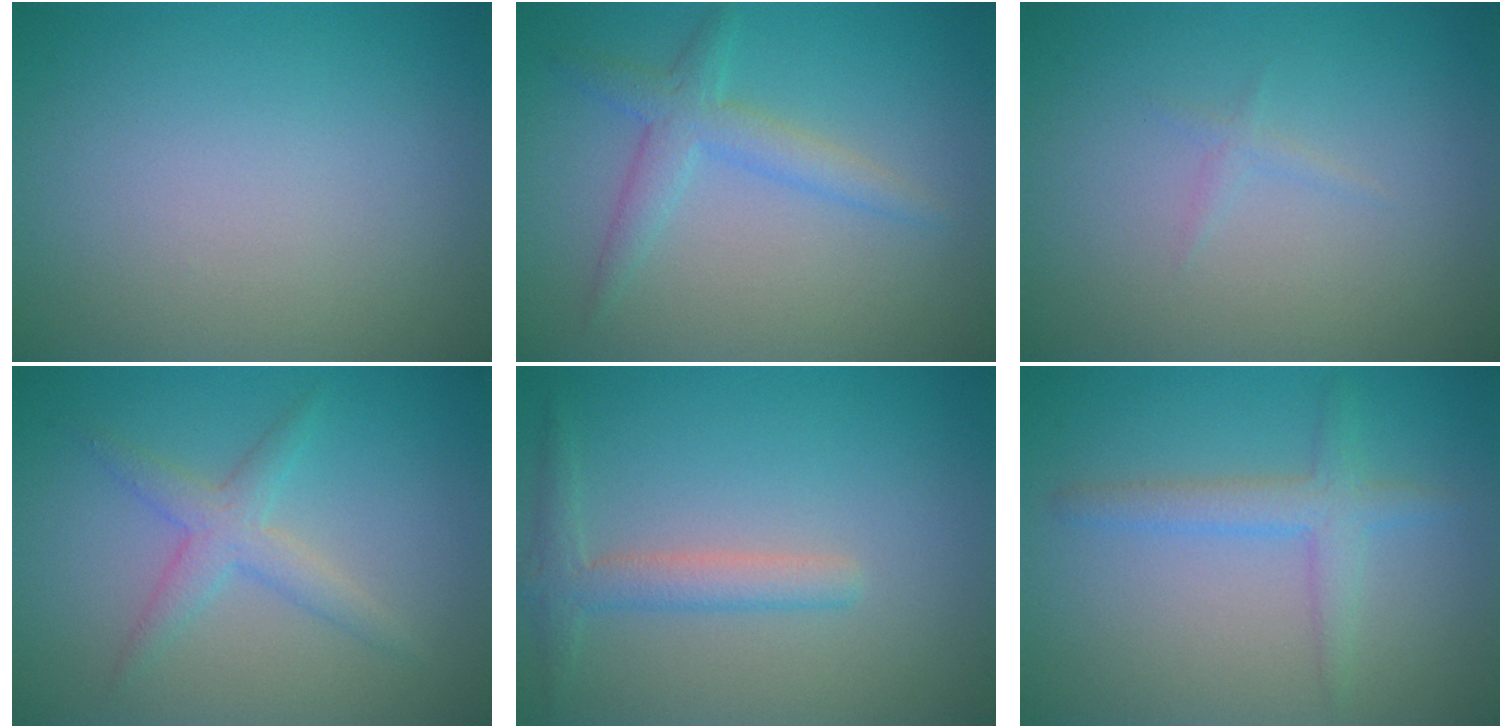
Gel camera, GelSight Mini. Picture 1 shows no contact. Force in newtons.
{"total": 2.7, "press": 2.7, "slide": 0.0}
{"total": 0.7, "press": 0.7, "slide": 0.1}
{"total": 2.5, "press": 2.5, "slide": 0.1}
{"total": 2.4, "press": 2.4, "slide": 0.1}
{"total": 2.6, "press": 2.6, "slide": 0.1}